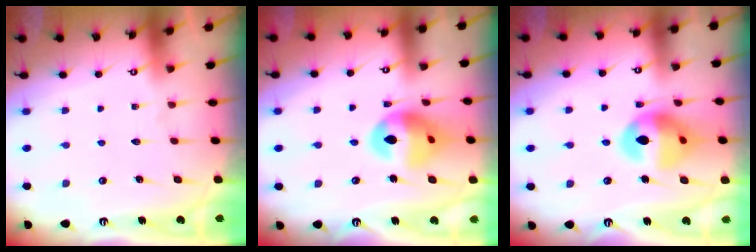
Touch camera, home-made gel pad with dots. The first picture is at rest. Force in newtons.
{"total": 14.5, "press": 14.4, "slide": 2.0}
{"total": 14.8, "press": 14.0, "slide": 4.8}